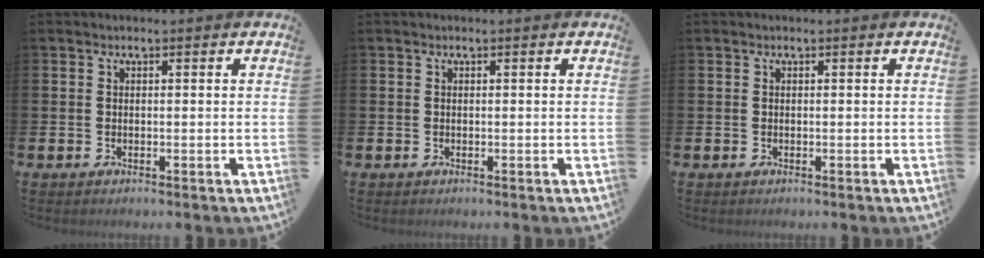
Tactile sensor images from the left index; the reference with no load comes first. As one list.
[{"total": 0.0}, {"total": 0.0}]